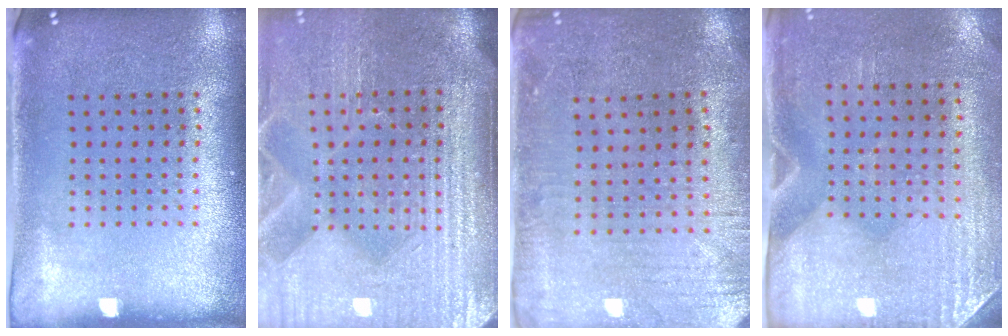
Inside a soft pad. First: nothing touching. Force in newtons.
{"total": 4.7, "press": 4.2, "slide": 2.1}
{"total": 0.6, "press": 0.4, "slide": 0.4}
{"total": 2.9, "press": 2.5, "slide": 1.5}